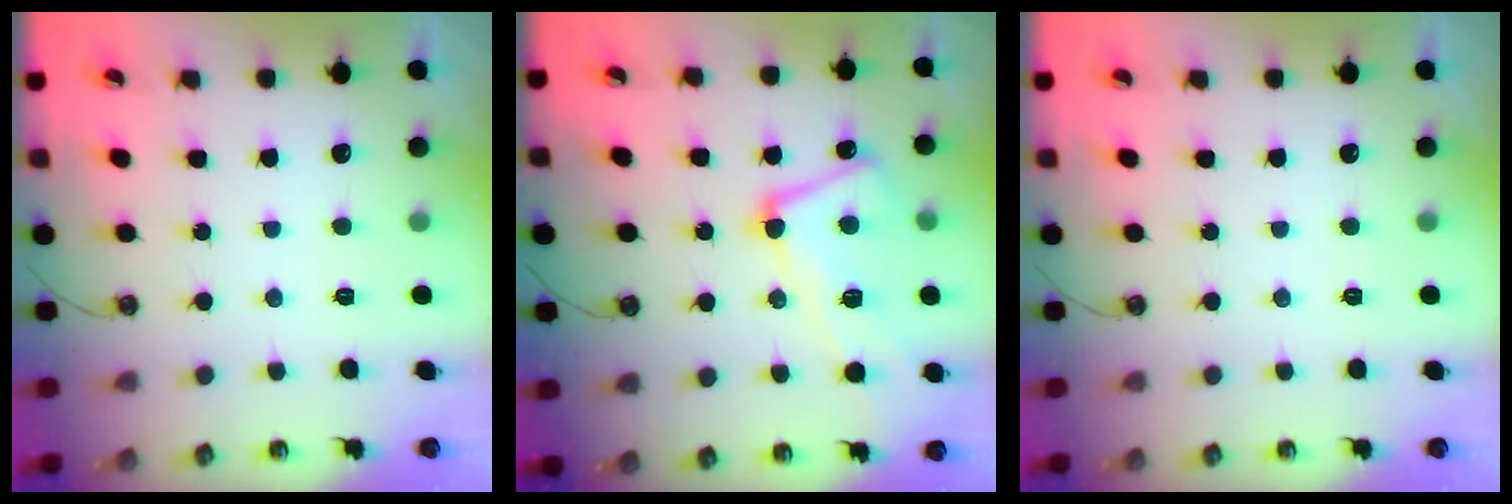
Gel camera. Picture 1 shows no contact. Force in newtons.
{"total": 8.2, "press": 8.1, "slide": 1.5}
{"total": 0.0}